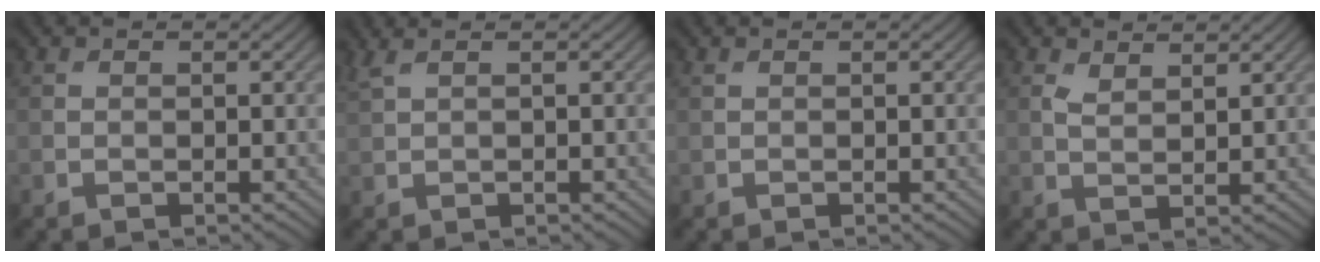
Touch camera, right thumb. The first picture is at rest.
{"total": 1.9, "force": [1.3, 0.4, 1.3], "torque": [-0.035, 0.008, 0.029]}
{"total": 0.0}
{"total": 2.4, "force": [1.5, 0.9, 1.5], "torque": [-0.038, -0.002, 0.033]}